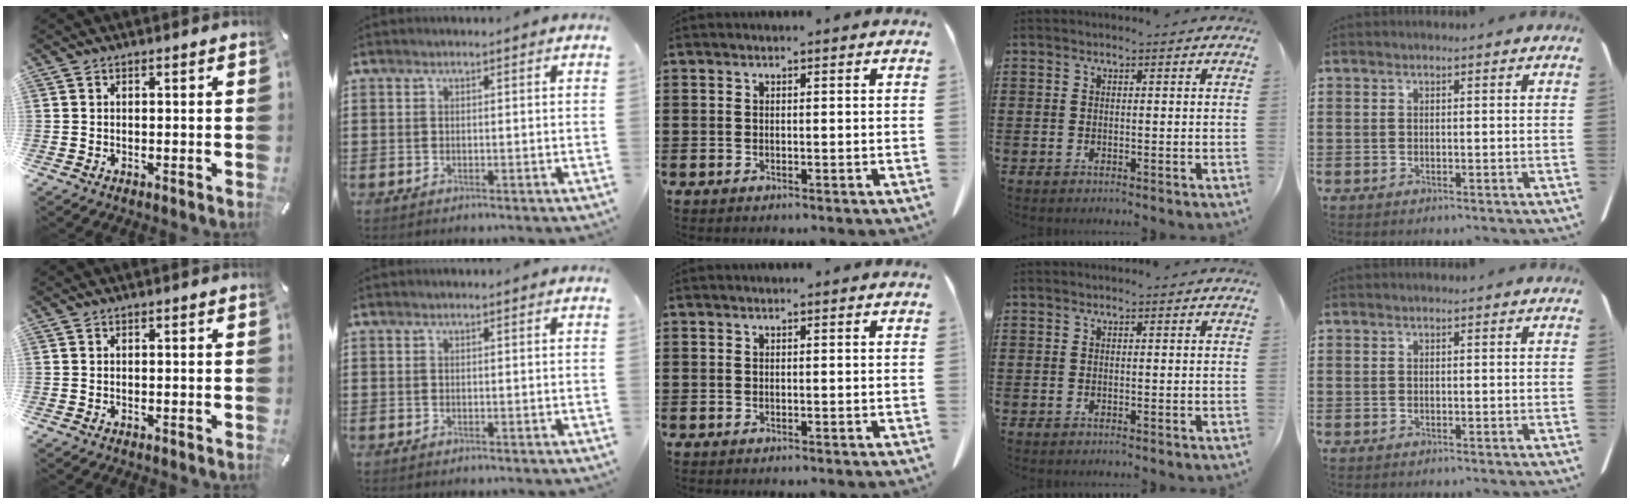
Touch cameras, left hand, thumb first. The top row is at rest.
{}